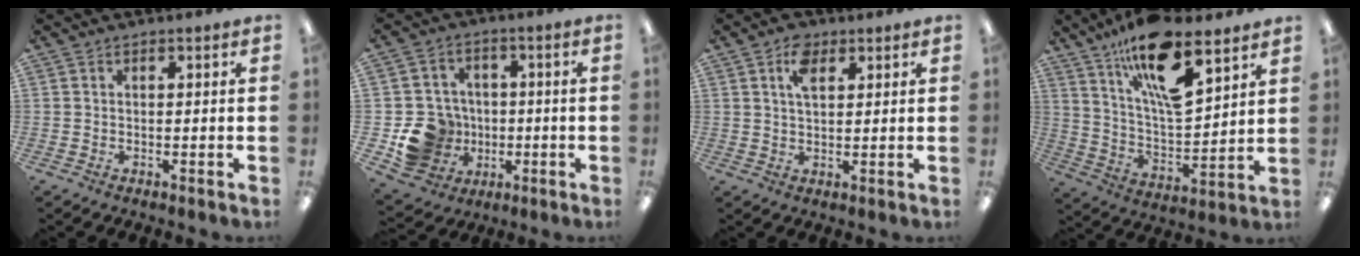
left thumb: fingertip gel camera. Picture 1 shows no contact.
{"total": 12.1, "force": [-2.9, 11.2, 3.7], "torque": [-0.090, 0.031, -0.037]}
{"total": 5.8, "force": [2.9, 3.2, 3.9], "torque": [-0.079, 0.005, 0.049]}
{"total": 18.9, "force": [12.6, 6.5, 12.4], "torque": [-0.208, -0.072, 0.214]}